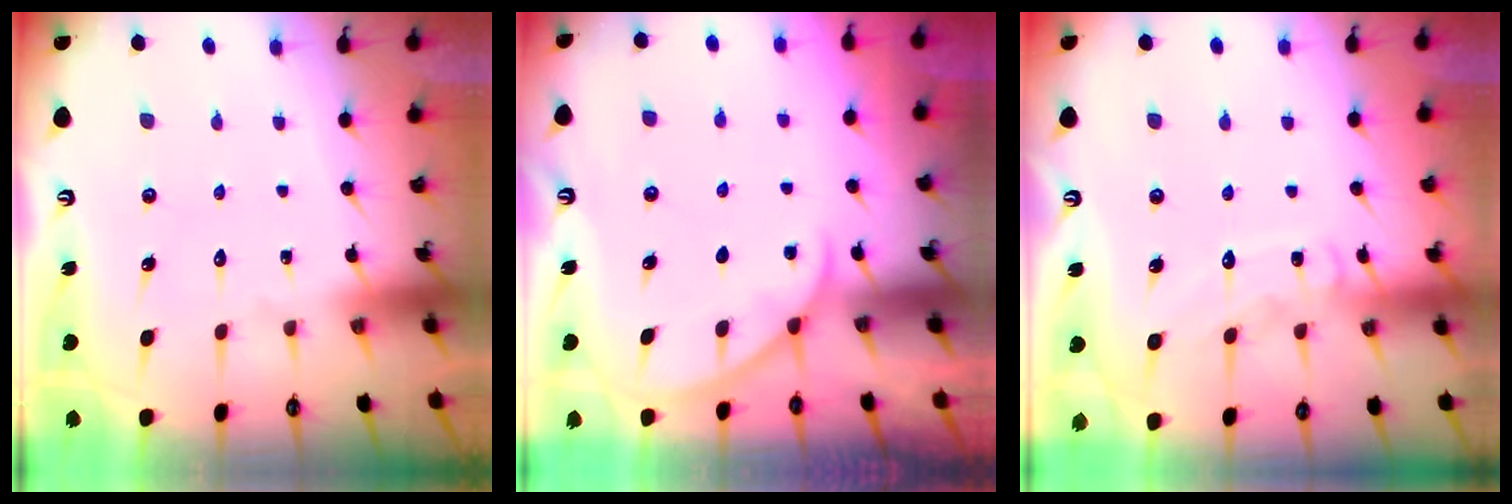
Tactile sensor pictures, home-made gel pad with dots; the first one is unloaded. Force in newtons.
{"total": 2.3, "press": 2.2, "slide": 0.3}
{"total": 8.5, "press": 8.5, "slide": 0.6}